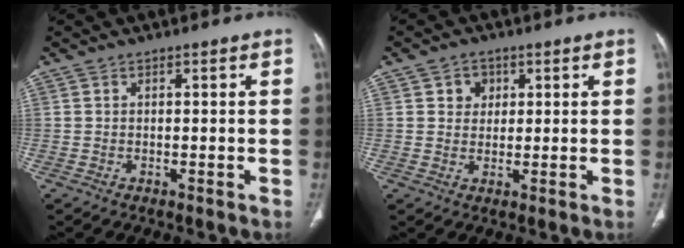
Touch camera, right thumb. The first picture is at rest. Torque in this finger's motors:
{"motor_torque": [-0.52, 0.28, -0.11, 0.13, 0.06]}